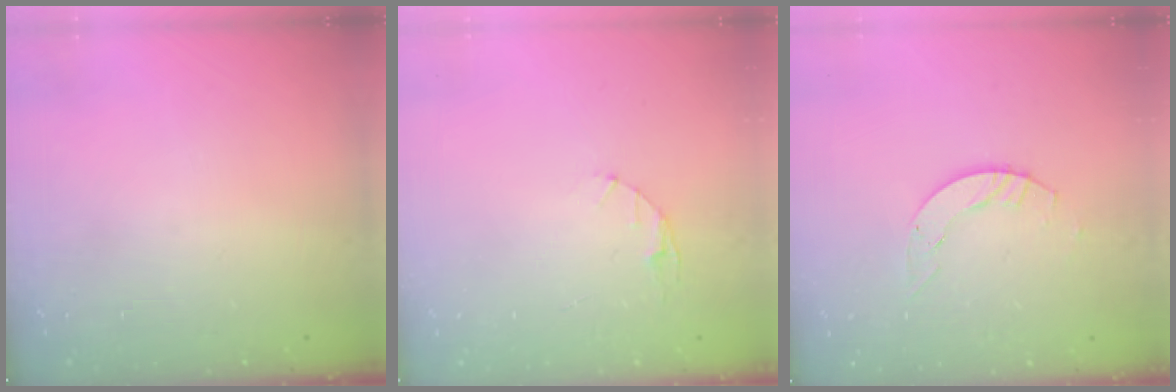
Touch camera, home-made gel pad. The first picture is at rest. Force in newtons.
{"total": 3.1, "press": 3.1, "slide": 0.4}
{"total": 4.0, "press": 4.0, "slide": 0.5}